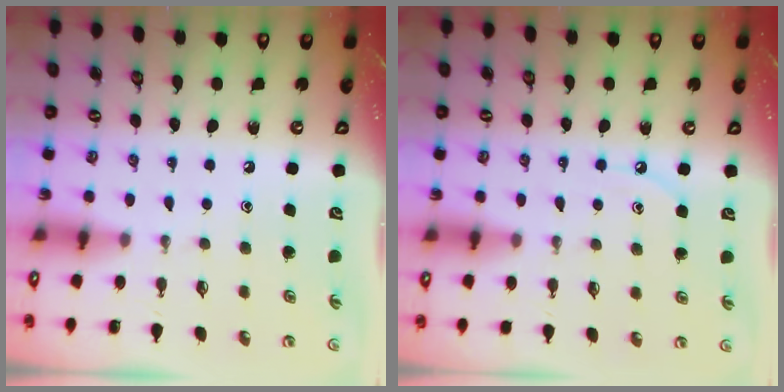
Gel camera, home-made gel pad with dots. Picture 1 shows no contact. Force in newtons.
{"total": 5.4, "press": 5.4, "slide": 0.5}